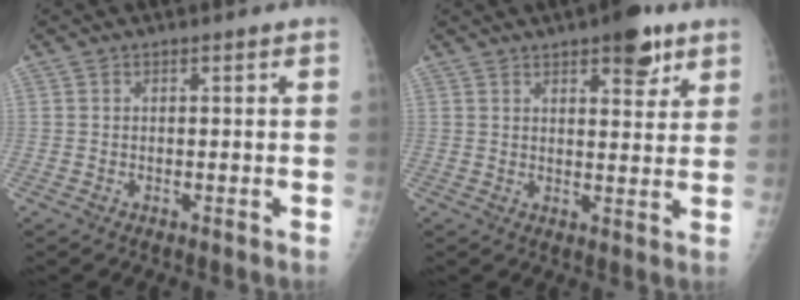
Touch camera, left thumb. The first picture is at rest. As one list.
[{"total": 7.8, "force": [4.8, 3.0, 5.3], "torque": [-0.050, -0.022, 0.063]}]